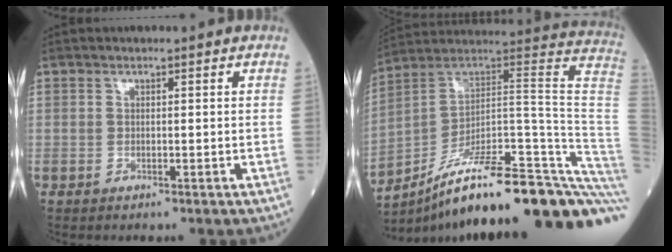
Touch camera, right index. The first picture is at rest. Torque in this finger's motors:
{"motor_torque": [-0.18, -0.84, 0.78, 0.21]}